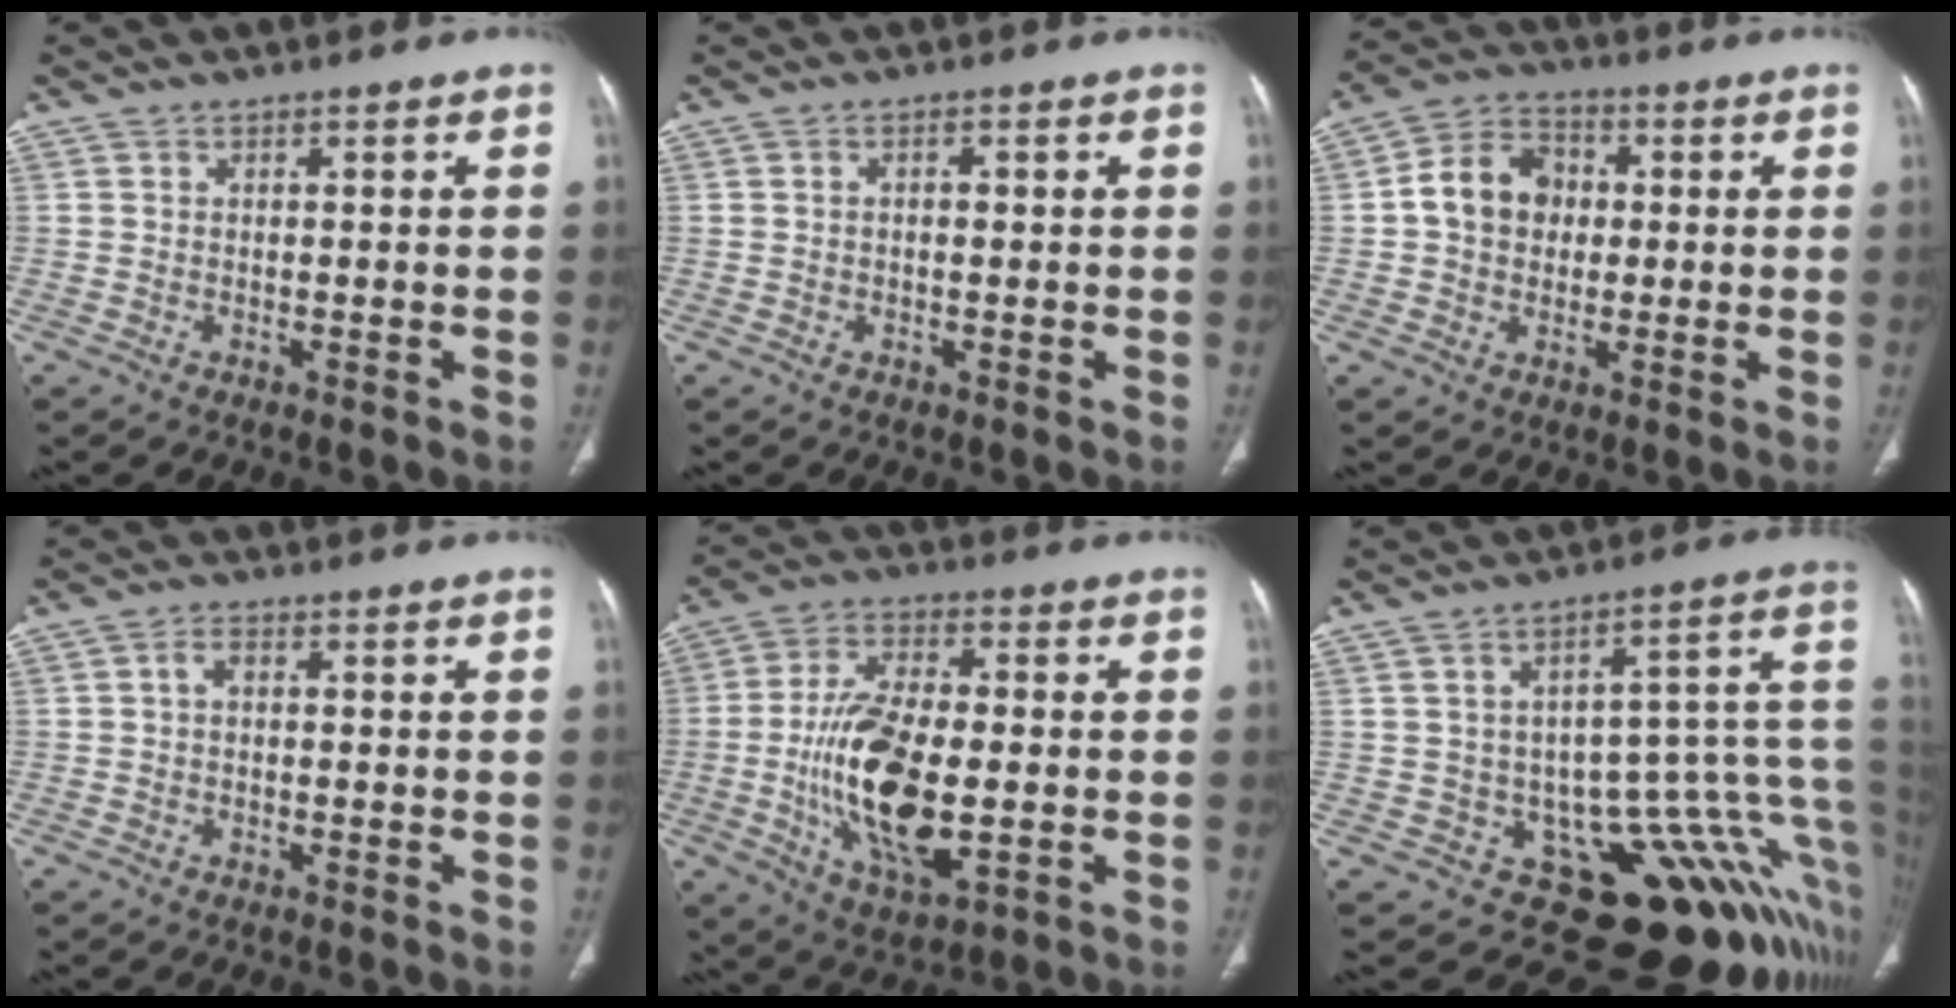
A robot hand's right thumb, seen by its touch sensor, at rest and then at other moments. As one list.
[{"total": 1.2, "force": [0.1, 0.6, 1.1], "torque": [-0.023, 0.006, 0.003]}, {"total": 10.0, "force": [0.6, 8.1, 5.8], "torque": [-0.080, 0.022, 0.002]}, {"total": 1.6, "force": [0.1, 1.0, 1.3], "torque": [-0.022, 0.006, -0.001]}, {"total": 18.2, "force": [-2.6, 8.3, 16.0], "torque": [-0.296, -0.003, -0.038]}, {"total": 22.4, "force": [-5.4, 11.2, 18.6], "torque": [-0.130, 0.073, -0.053]}]